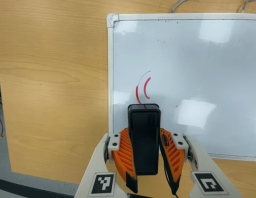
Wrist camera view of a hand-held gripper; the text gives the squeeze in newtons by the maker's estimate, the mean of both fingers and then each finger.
{"total": 9.1, "left": 7.4, "right": 10.8}